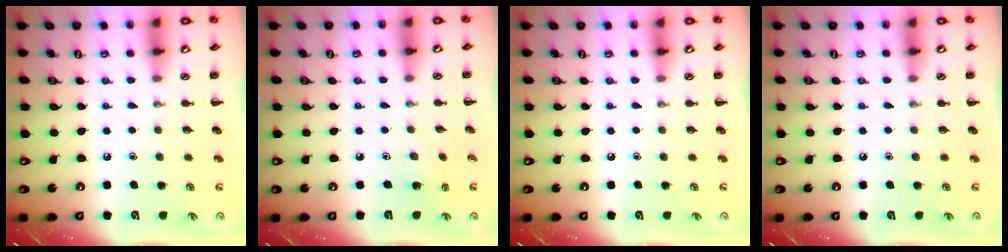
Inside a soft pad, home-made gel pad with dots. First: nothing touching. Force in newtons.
{"total": 1.9, "press": 1.8, "slide": 0.7}
{"total": 0.0}
{"total": 0.0}